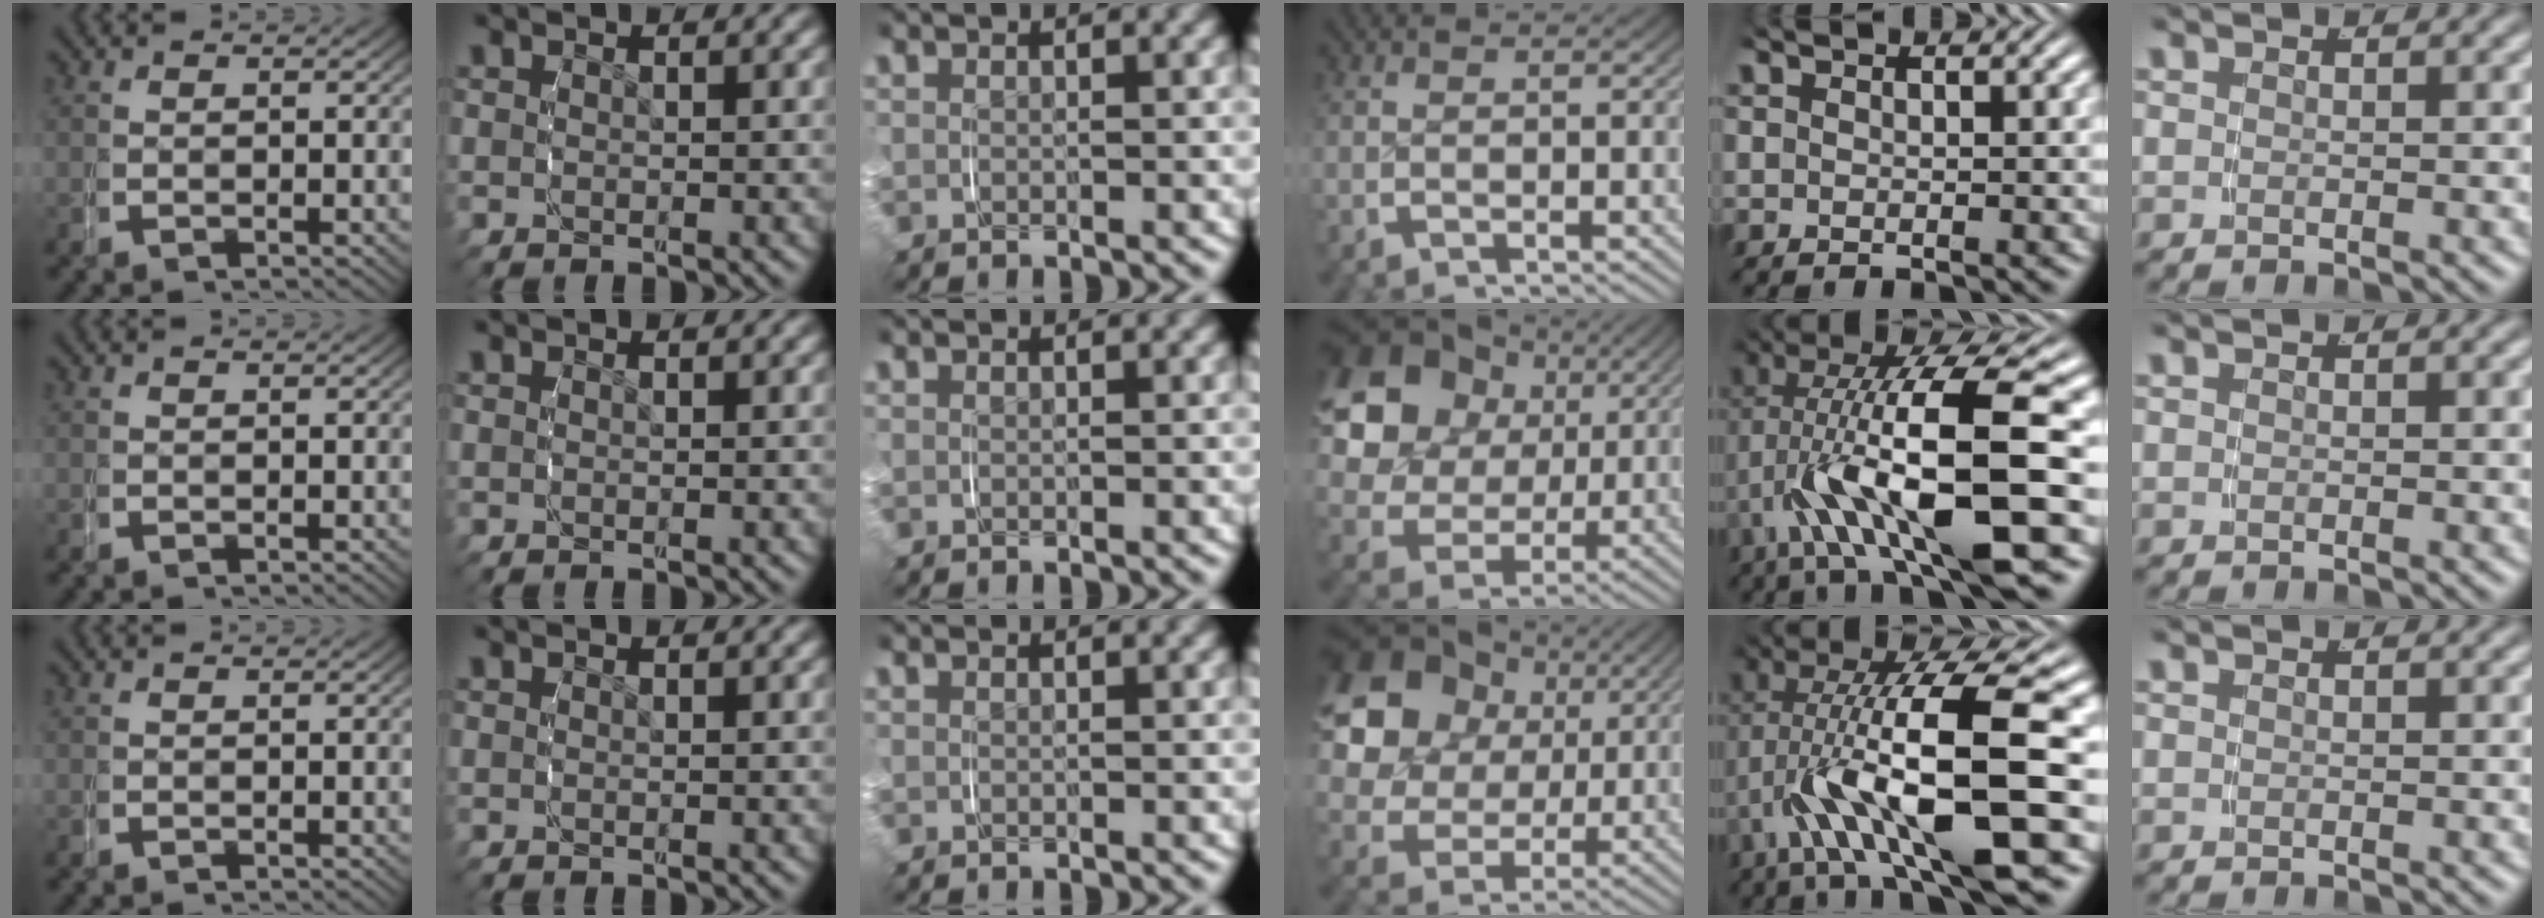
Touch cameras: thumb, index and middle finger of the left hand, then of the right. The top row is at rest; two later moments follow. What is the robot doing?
{"motion": "grasp_and_lifting", "object": "key"}